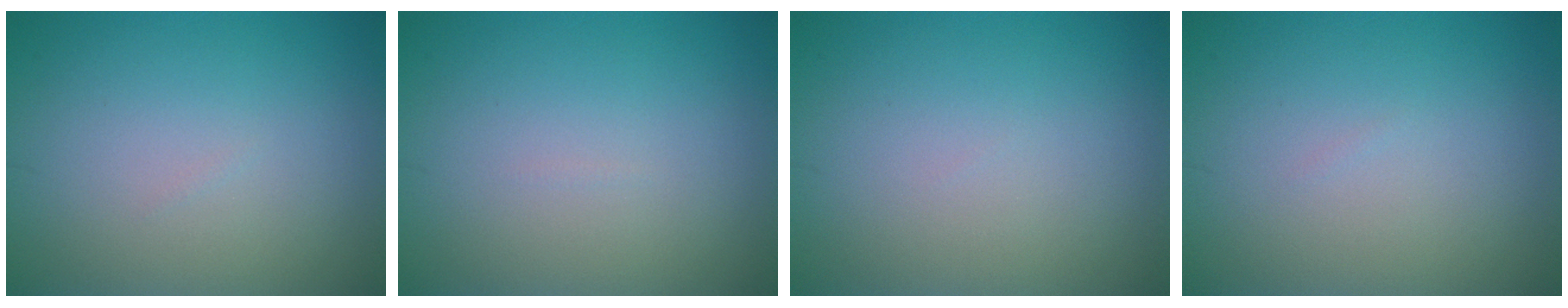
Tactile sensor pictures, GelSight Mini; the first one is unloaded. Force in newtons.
{"total": 0.0}
{"total": 0.0}
{"total": 0.0}